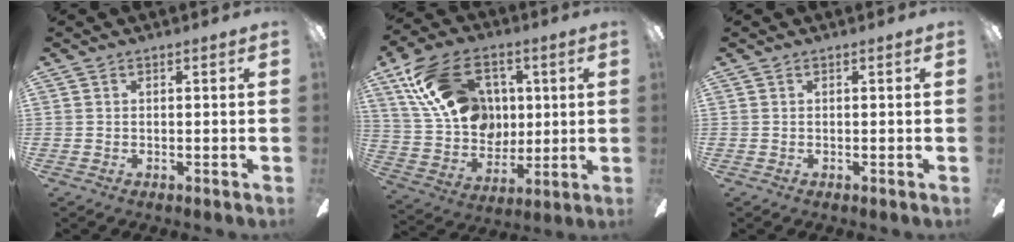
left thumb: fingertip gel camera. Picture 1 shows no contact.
{"total": 21.6, "force": [7.7, 15.4, 13.1], "torque": [-0.241, -0.007, 0.146]}
{"total": 0.0}